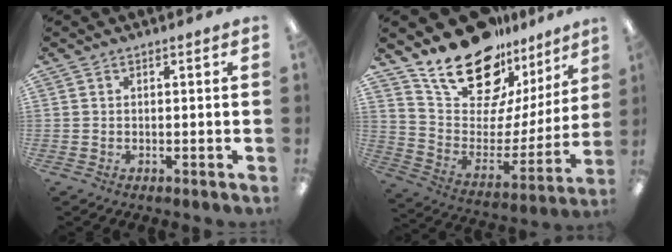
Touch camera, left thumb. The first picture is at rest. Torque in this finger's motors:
{"motor_torque": [1.28, 1.28, 1.36, -1.41, 0.12]}